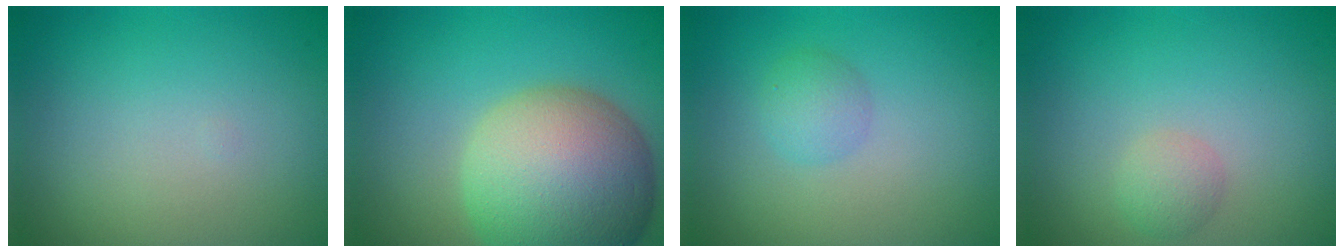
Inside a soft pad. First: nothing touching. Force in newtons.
{"total": 12.5, "press": 12.4, "slide": 0.9}
{"total": 1.7, "press": 1.7, "slide": 0.1}
{"total": 1.4, "press": 1.4, "slide": 0.1}